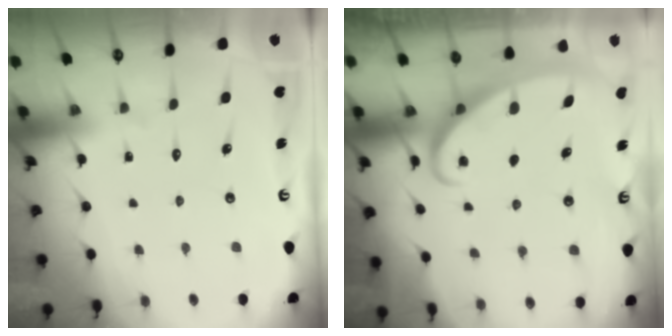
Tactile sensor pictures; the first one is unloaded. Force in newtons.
{"total": 2.5, "press": 2.5, "slide": 0.3}